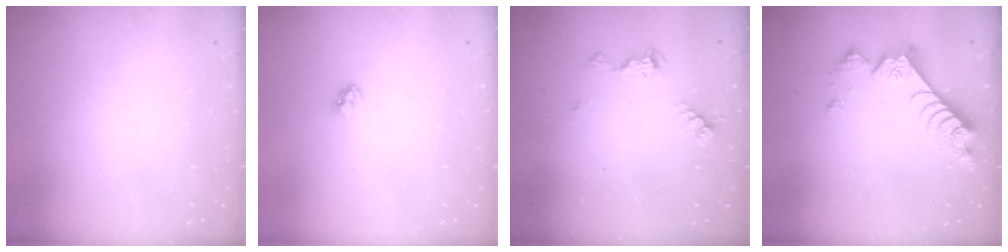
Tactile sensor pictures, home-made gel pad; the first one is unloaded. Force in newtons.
{"total": 3.1, "press": 3.1, "slide": 0.2}
{"total": 6.3, "press": 6.3, "slide": 0.5}
{"total": 8.0, "press": 8.0, "slide": 0.8}